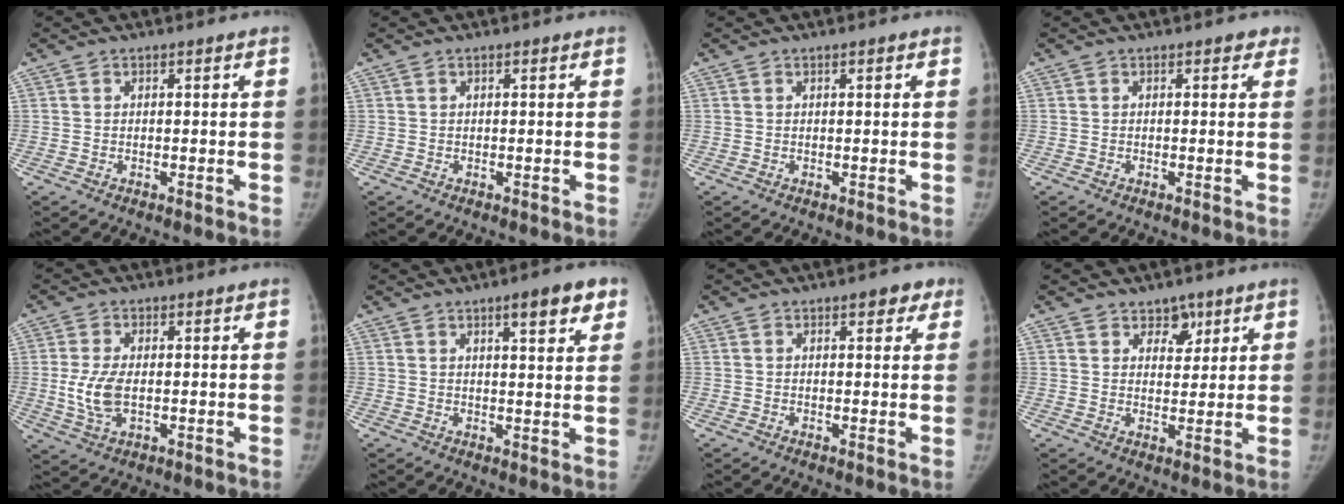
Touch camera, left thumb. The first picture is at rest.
{"total": 0.6, "force": [0.4, 0.1, 0.5], "torque": [-0.009, 0.003, 0.005]}
{"total": 0.7, "force": [0.4, 0.1, 0.5], "torque": [-0.008, 0.000, 0.005]}
{"total": 1.6, "force": [0.9, 1.0, 0.8], "torque": [0.009, 0.000, 0.004]}
{"total": 6.6, "force": [-0.3, 3.6, 5.5], "torque": [-0.122, -0.005, -0.001]}
{"total": 7.7, "force": [4.4, 2.0, 6.0], "torque": [-0.064, -0.017, 0.056]}
{"total": 3.5, "force": [2.0, 1.8, 2.3], "torque": [-0.008, -0.003, 0.019]}
{"total": 4.4, "force": [2.9, 2.7, 1.9], "torque": [0.000, -0.019, 0.046]}